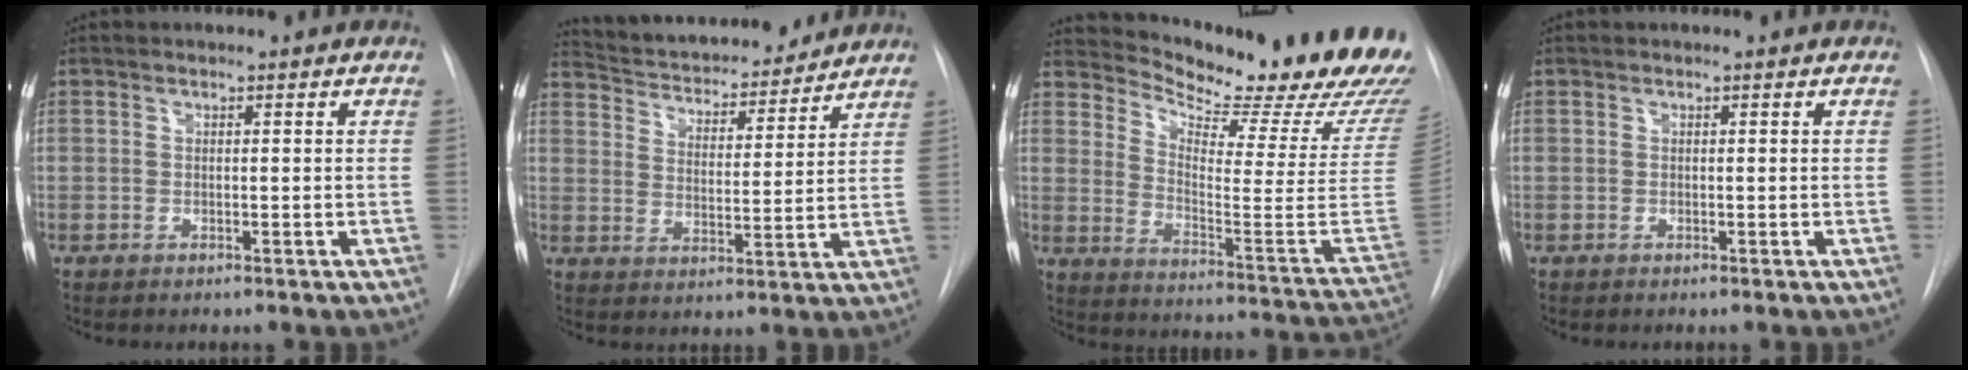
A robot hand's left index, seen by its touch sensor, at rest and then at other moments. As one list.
[{"total": 16.7, "force": [15.5, 3.5, 5.0], "torque": [-0.076, 0.006, 0.230]}, {"total": 27.0, "force": [23.9, 3.1, 12.3], "torque": [-0.192, -0.114, 0.301]}, {"total": 0.0}]